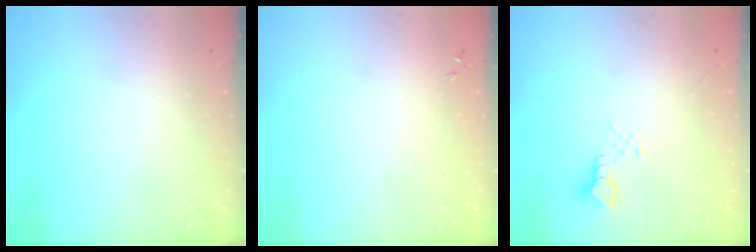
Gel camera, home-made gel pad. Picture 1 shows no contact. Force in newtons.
{"total": 0.0}
{"total": 3.0, "press": 3.0, "slide": 0.2}